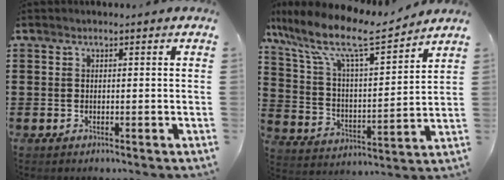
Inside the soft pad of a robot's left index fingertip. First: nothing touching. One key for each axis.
{"total": 10.8, "fx": 8.2, "fy": 2.2, "fz": 6.7, "tx": -0.161, "ty": -0.045, "tz": 0.135}